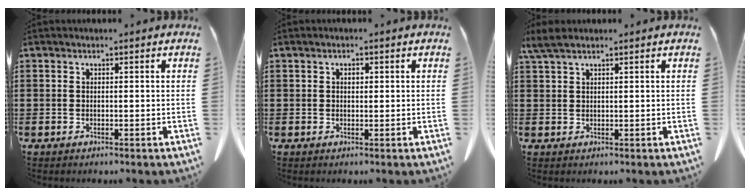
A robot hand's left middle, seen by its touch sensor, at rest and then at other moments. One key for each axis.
{"total": 1.0, "fx": 0.3, "fy": 0.6, "fz": 0.7, "tx": -0.016, "ty": 0.006, "tz": 0.005}
{"total": 2.7, "fx": 1.9, "fy": 0.7, "fz": 1.9, "tx": -0.040, "ty": 0.003, "tz": 0.035}